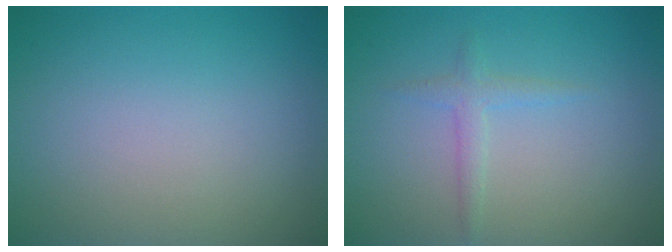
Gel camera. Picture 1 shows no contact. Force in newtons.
{"total": 1.4, "press": 1.4, "slide": 0.1}